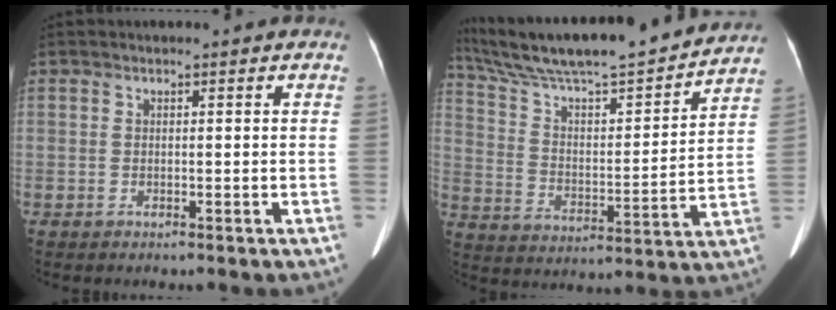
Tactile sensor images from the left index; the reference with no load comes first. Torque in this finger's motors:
{"motor_torque": [0.54, -1.60, 0.22, 0.04]}